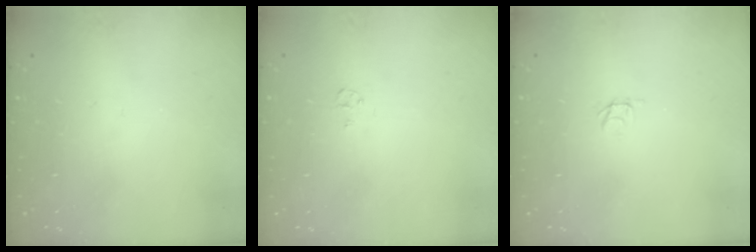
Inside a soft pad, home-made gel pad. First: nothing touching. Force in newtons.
{"total": 4.1, "press": 4.1, "slide": 0.4}
{"total": 1.8, "press": 1.8, "slide": 0.1}